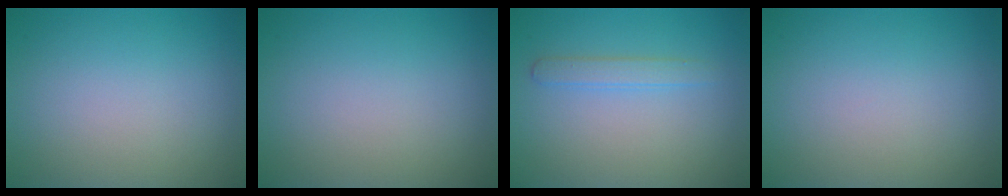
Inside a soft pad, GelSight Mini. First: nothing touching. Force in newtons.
{"total": 0.0}
{"total": 1.6, "press": 1.6, "slide": 0.1}
{"total": 0.0}